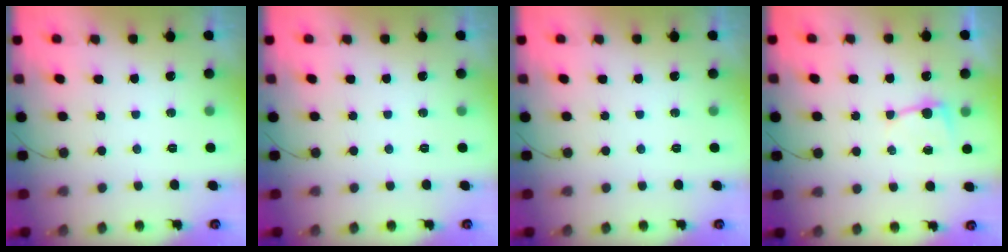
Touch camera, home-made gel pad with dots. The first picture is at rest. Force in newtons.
{"total": 0.0}
{"total": 0.0}
{"total": 3.7, "press": 3.7, "slide": 0.5}